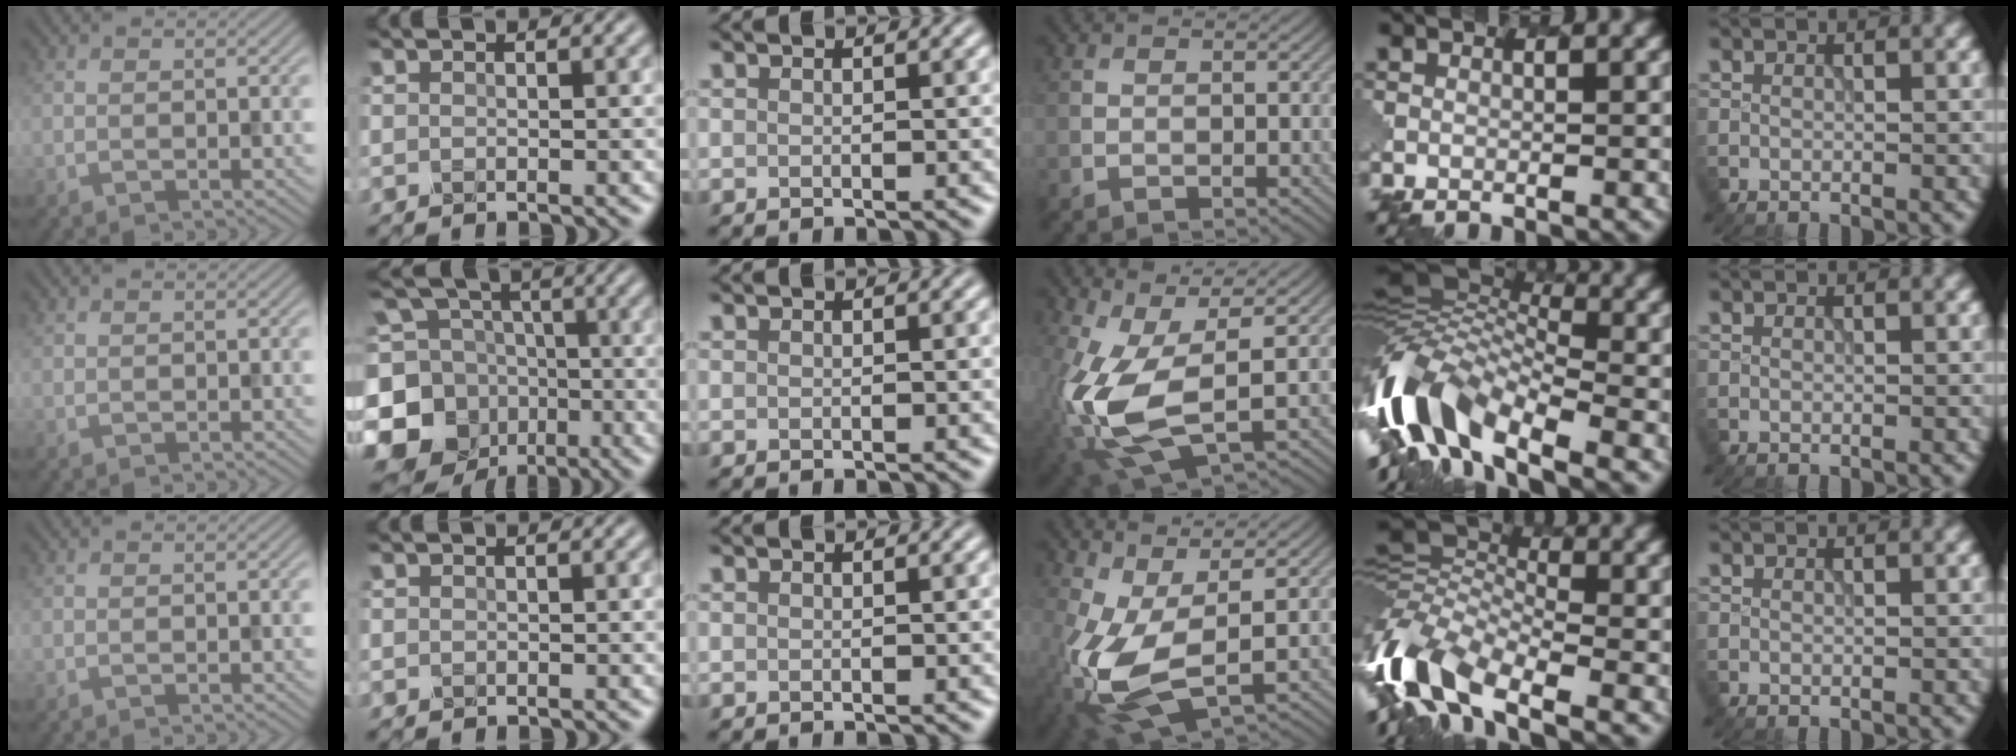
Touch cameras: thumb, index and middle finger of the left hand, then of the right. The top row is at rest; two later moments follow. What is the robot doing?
{"motion": "extract", "object": "pen bag"}